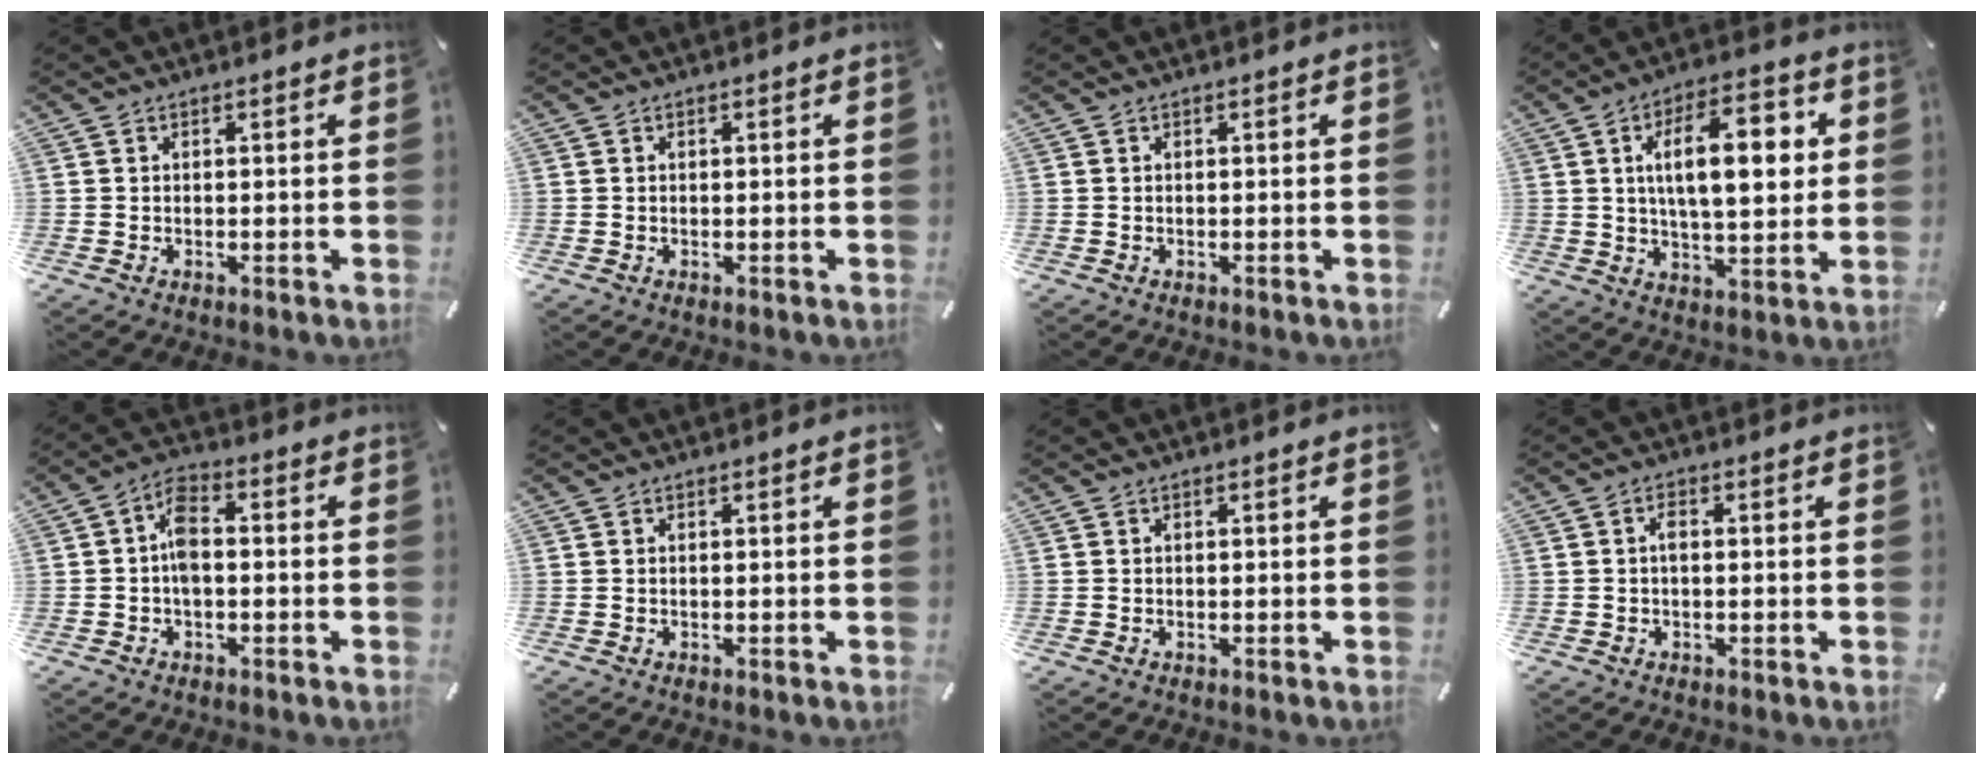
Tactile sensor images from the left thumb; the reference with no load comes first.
{"total": 0.0}
{"total": 0.0}
{"total": 15.8, "force": [3.6, 7.4, 13.4], "torque": [-0.204, 0.003, 0.051]}
{"total": 6.5, "force": [-0.8, 3.7, 5.3], "torque": [-0.106, 0.014, -0.015]}
{"total": 0.0}
{"total": 0.0}
{"total": 1.8, "force": [-0.1, 0.8, 1.6], "torque": [-0.032, 0.005, -0.005]}